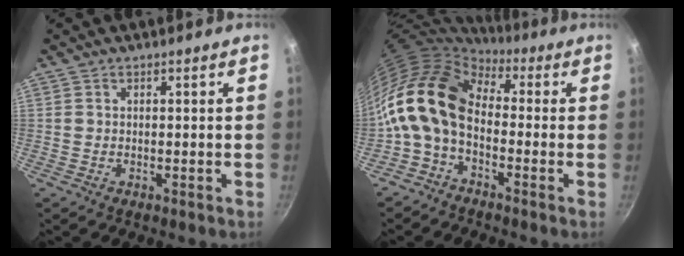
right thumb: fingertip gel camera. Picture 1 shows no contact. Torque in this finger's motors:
{"motor_torque": [1.87, 3.14, 1.88, -0.89, 0.30]}